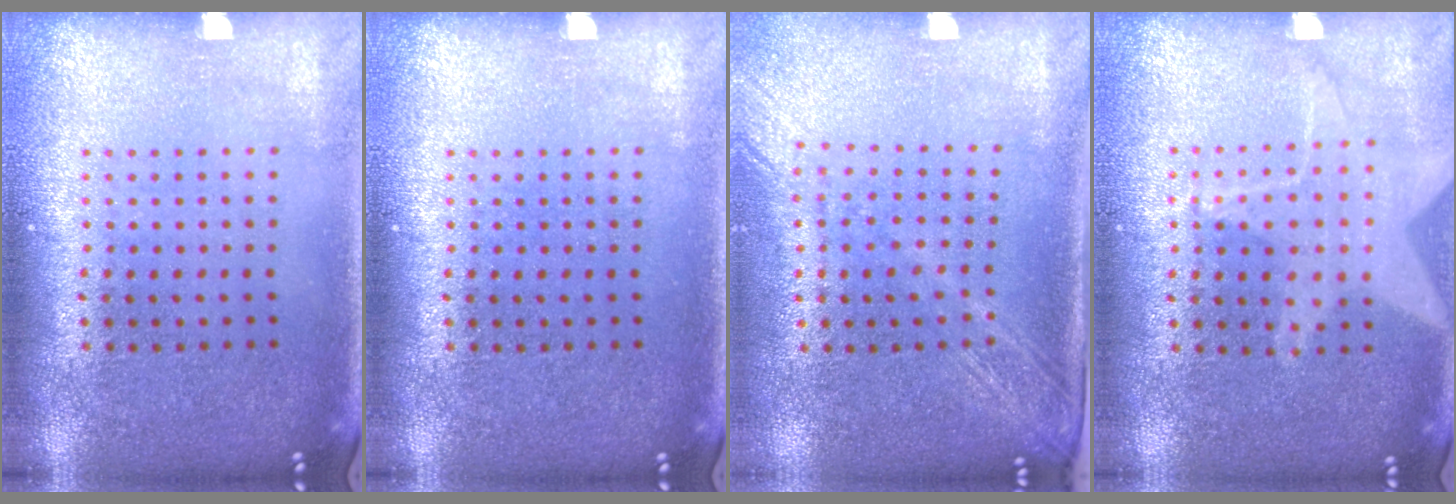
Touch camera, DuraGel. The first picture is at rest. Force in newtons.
{"total": 0.0}
{"total": 2.0, "press": 1.6, "slide": 1.2}
{"total": 1.4, "press": 1.4, "slide": 0.5}